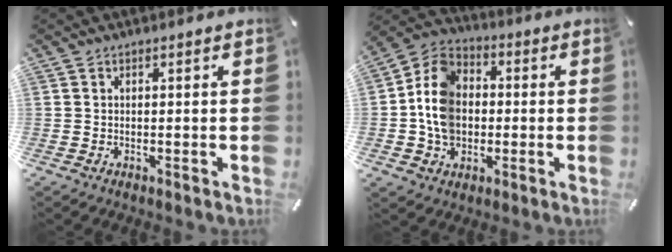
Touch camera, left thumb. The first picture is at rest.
{"total": 11.2, "force": [-1.4, 9.6, 5.6], "torque": [-0.144, 0.018, -0.029]}